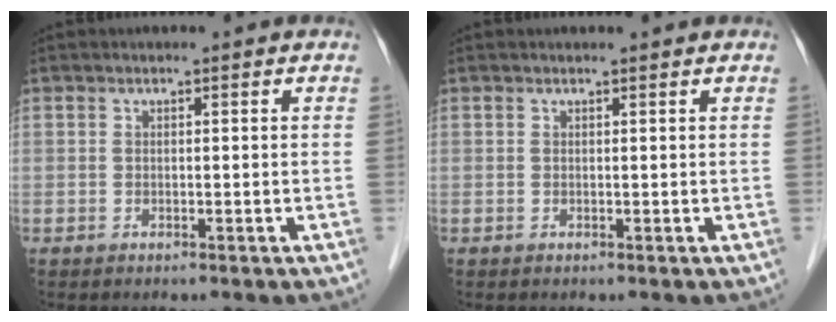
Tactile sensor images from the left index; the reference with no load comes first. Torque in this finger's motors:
{"motor_torque": [0.17, 0.04, -0.01, -0.01]}